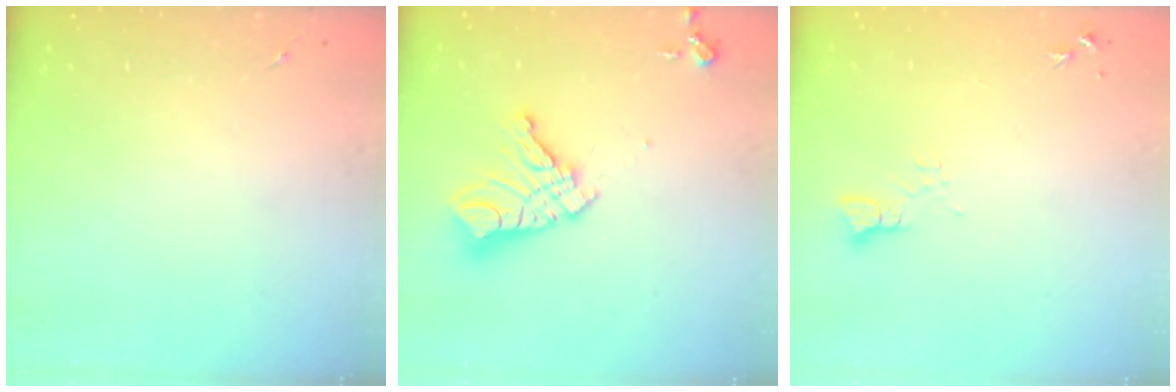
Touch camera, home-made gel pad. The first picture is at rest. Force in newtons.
{"total": 15.7, "press": 15.6, "slide": 1.8}
{"total": 4.4, "press": 4.4, "slide": 0.4}